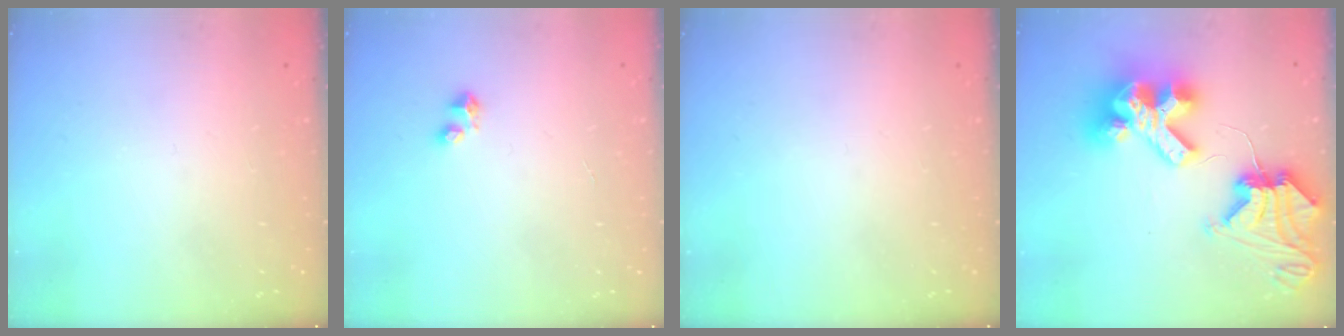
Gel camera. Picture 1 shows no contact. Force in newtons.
{"total": 3.5, "press": 3.4, "slide": 0.5}
{"total": 0.0}
{"total": 18.4, "press": 18.3, "slide": 2.4}